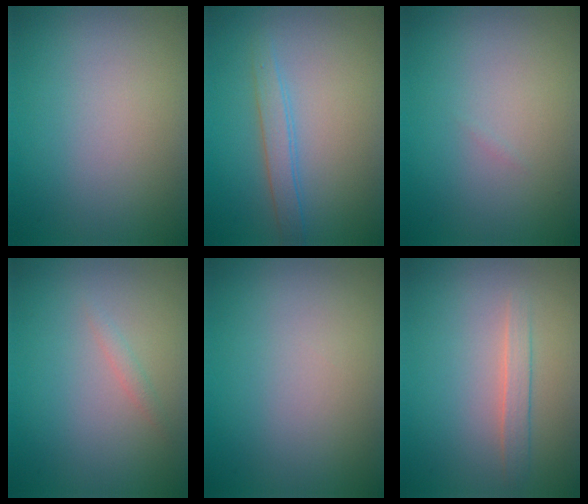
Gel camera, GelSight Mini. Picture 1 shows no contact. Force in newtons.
{"total": 2.0, "press": 2.0, "slide": 0.1}
{"total": 0.0}
{"total": 0.7, "press": 0.7, "slide": 0.1}
{"total": 0.0}
{"total": 1.5, "press": 1.5, "slide": 0.1}